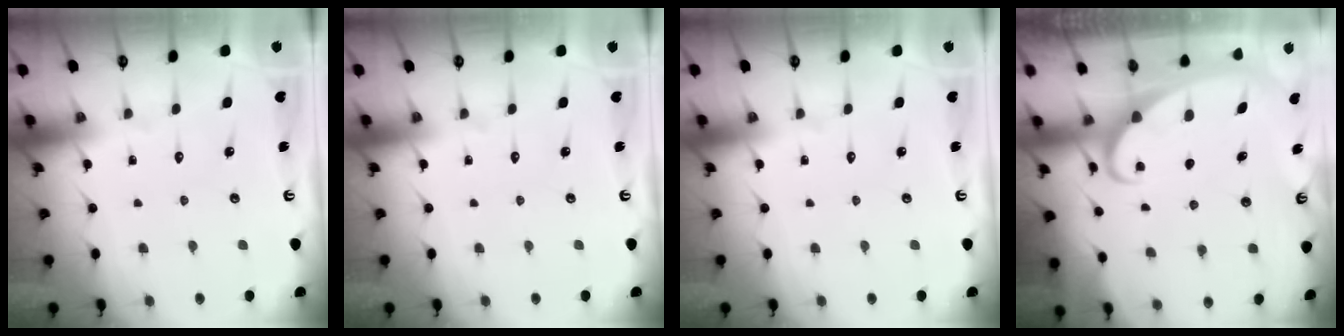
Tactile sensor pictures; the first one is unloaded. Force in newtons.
{"total": 0.0}
{"total": 0.0}
{"total": 2.0, "press": 2.0, "slide": 0.3}